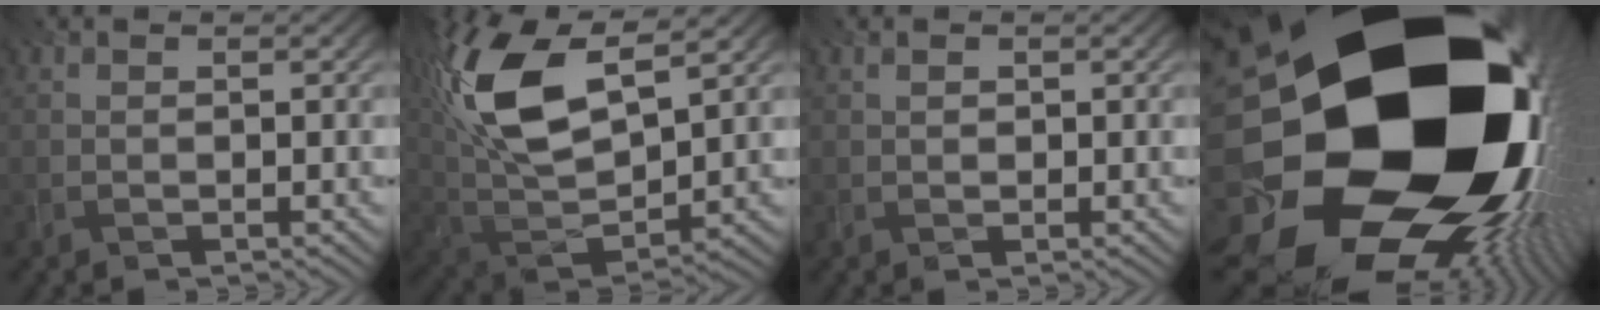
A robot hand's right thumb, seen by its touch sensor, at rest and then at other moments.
{"total": 15.6, "force": [6.7, 6.9, 12.2], "torque": [-0.284, 0.018, 0.131]}
{"total": 0.9, "force": [0.2, 0.7, 0.5], "torque": [-0.012, -0.003, 0.006]}
{"total": 24.9, "force": [1.3, 19.4, 15.5], "torque": [-0.267, -0.108, 0.001]}